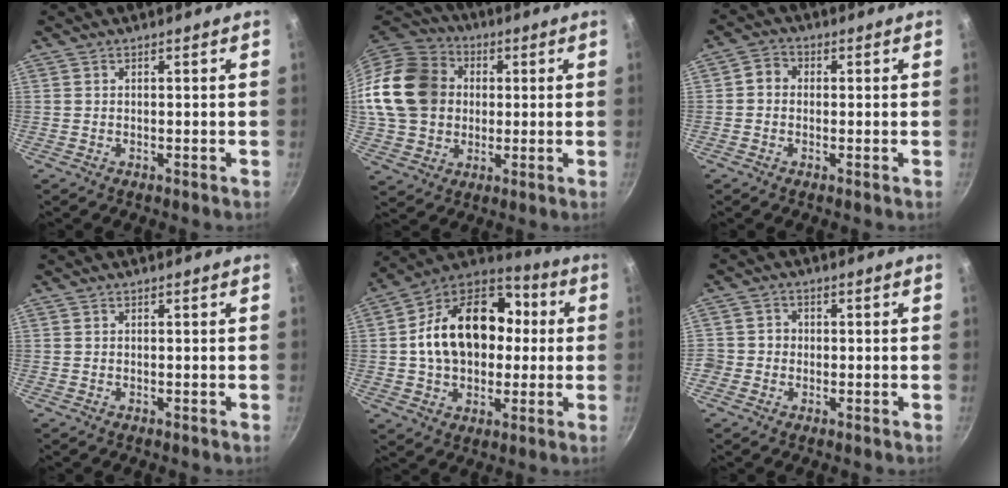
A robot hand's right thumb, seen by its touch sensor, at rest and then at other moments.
{"total": 20.2, "force": [1.8, 16.8, 11.1], "torque": [-0.193, 0.035, 0.032]}
{"total": 3.2, "force": [0.0, 2.8, 1.5], "torque": [-0.019, 0.008, -0.013]}
{"total": 0.0}
{"total": 22.0, "force": [1.6, 15.8, 15.1], "torque": [-0.231, 0.044, 0.016]}
{"total": 2.9, "force": [-0.7, 2.7, 0.6], "torque": [0.008, 0.008, -0.018]}